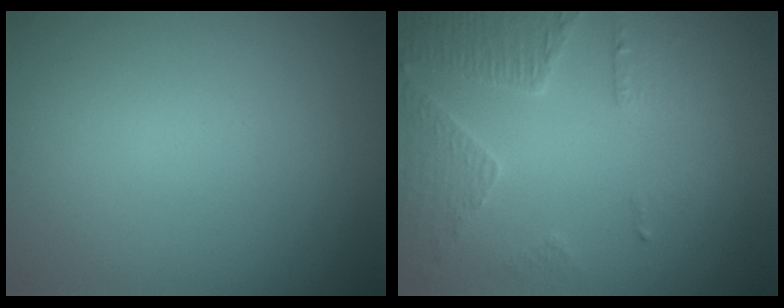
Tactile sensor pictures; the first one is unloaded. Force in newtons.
{"total": 4.5, "press": 3.3, "slide": 3.1}